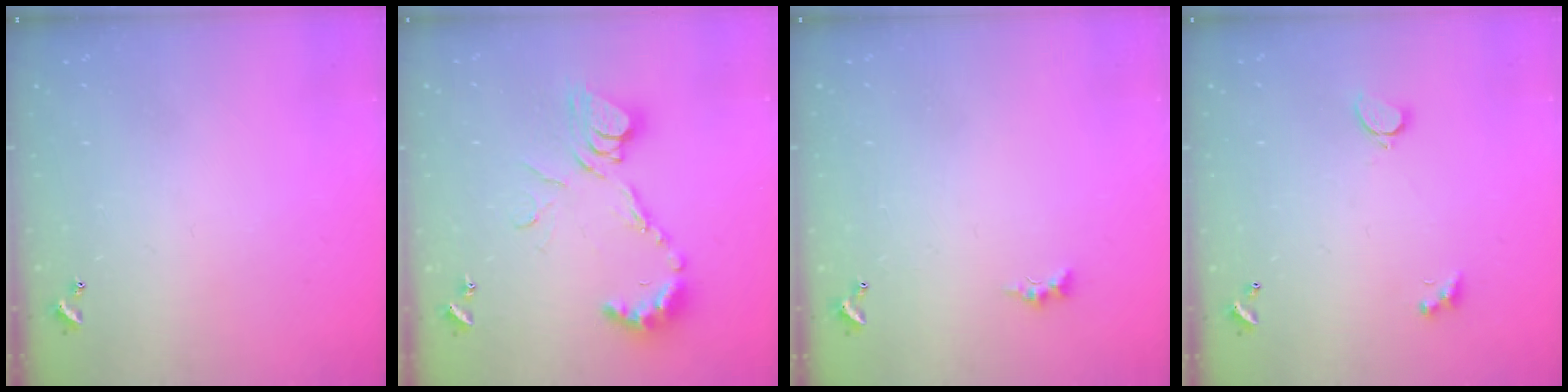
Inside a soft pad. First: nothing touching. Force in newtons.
{"total": 14.1, "press": 14.1, "slide": 0.7}
{"total": 0.0}
{"total": 1.9, "press": 1.9, "slide": 0.6}